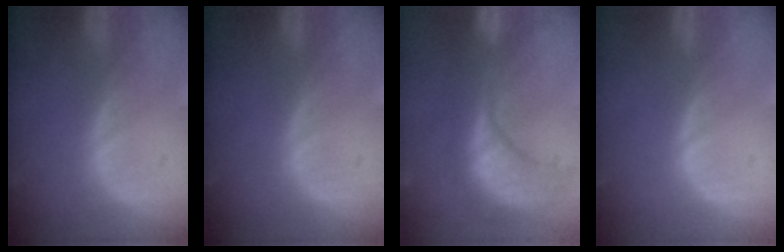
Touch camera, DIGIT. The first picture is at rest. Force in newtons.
{"total": 0.0}
{"total": 11.8, "press": 10.8, "slide": 4.8}
{"total": 0.0}